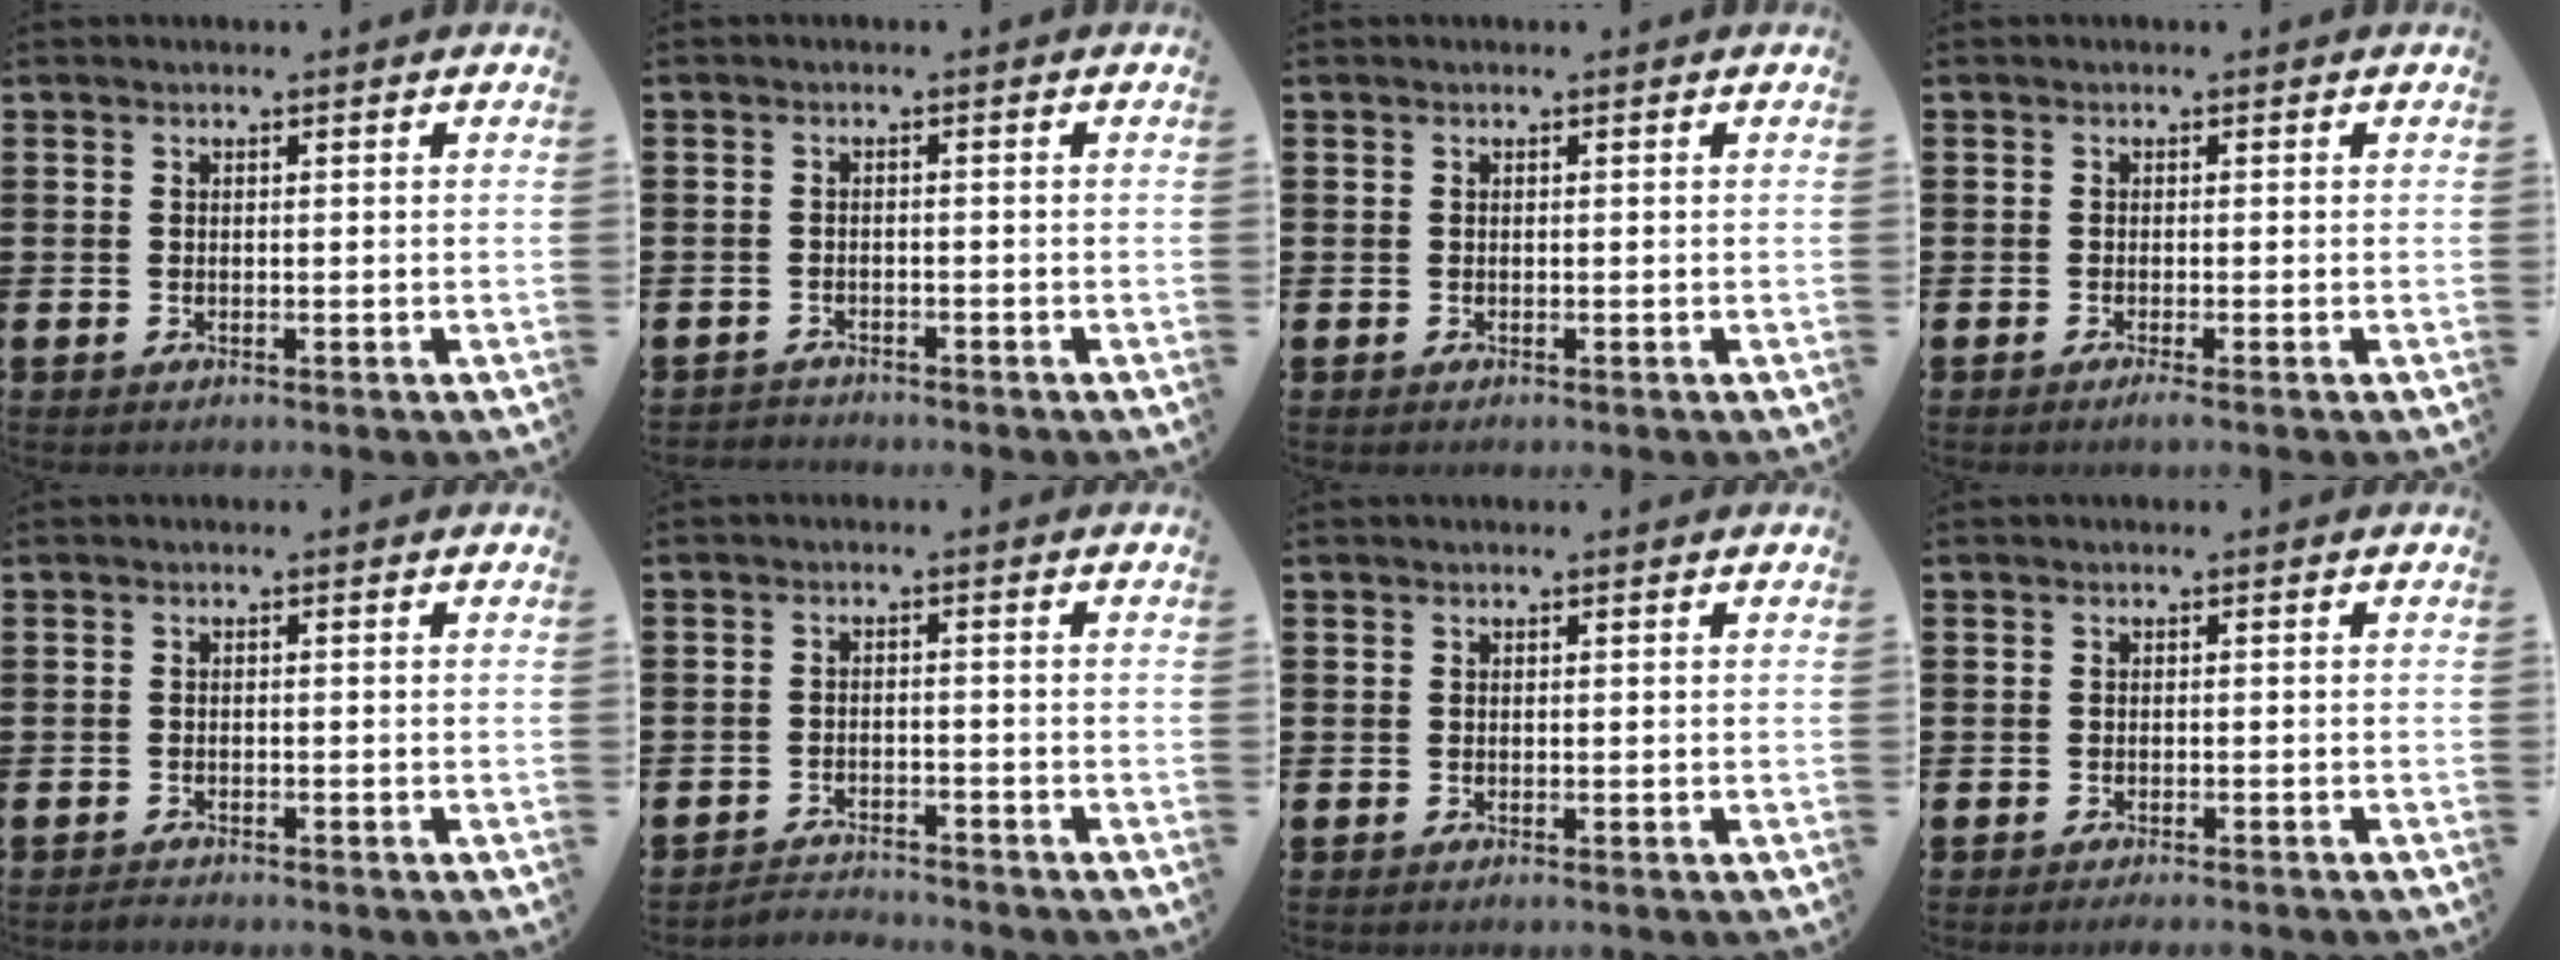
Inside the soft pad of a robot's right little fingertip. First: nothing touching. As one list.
[{"total": 1.2, "force": [-1.1, 0.2, -0.2], "torque": [0.001, 0.004, -0.026]}, {"total": 0.0}, {"total": 0.9, "force": [-0.5, 0.0, 0.8], "torque": [-0.012, -0.003, -0.008]}, {"total": 0.8, "force": [-0.8, 0.1, 0.0], "torque": [-0.003, -0.003, -0.016]}, {"total": 2.3, "force": [-2.3, 0.1, -0.3], "torque": [-0.002, 0.003, -0.050]}, {"total": 0.0}, {"total": 0.7, "force": [-0.7, 0.0, 0.3], "torque": [-0.005, -0.003, -0.013]}]